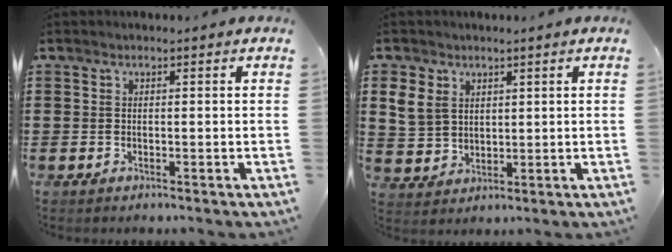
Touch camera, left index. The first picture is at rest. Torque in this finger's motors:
{"motor_torque": [1.06, 0.16, 0.35, 0.06]}